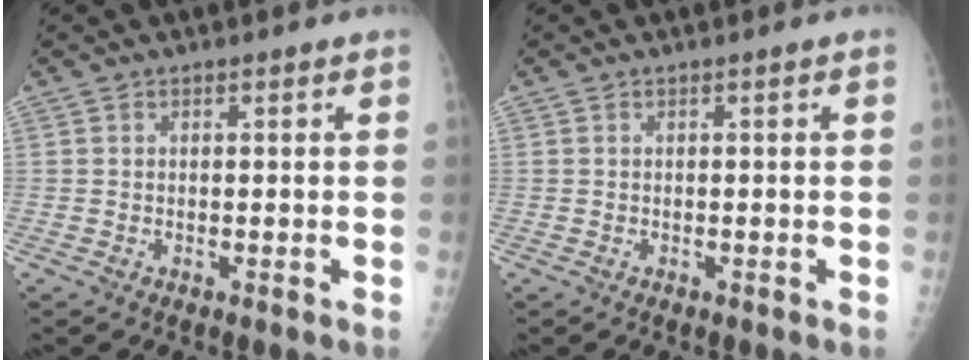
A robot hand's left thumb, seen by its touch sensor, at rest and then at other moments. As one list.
[{"total": 0.0}]